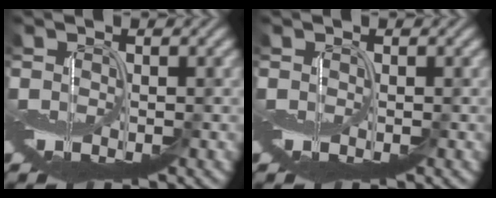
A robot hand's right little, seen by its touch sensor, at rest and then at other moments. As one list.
[{"total": 0.0}]